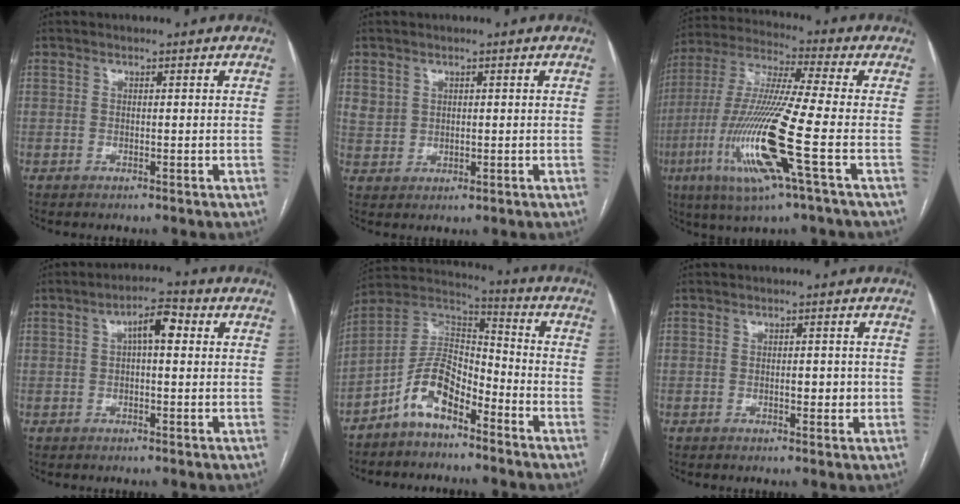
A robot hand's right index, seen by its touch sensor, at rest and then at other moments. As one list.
[{"total": 3.0, "force": [1.5, 2.5, 0.6], "torque": [-0.008, -0.001, 0.034]}, {"total": 17.3, "force": [-5.5, -0.2, 16.4], "torque": [-0.348, -0.019, -0.111]}, {"total": 4.9, "force": [1.0, 1.5, 4.5], "torque": [-0.076, 0.022, 0.014]}, {"total": 9.9, "force": [-6.0, 4.3, 6.7], "torque": [-0.138, 0.029, -0.117]}, {"total": 2.1, "force": [-0.1, 1.0, 1.8], "torque": [-0.024, 0.000, 0.001]}]